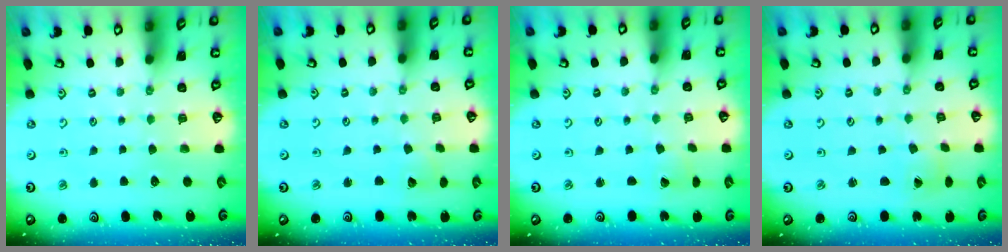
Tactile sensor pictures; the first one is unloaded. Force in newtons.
{"total": 3.8, "press": 3.8, "slide": 0.4}
{"total": 1.3, "press": 1.3, "slide": 0.1}
{"total": 0.5, "press": 0.5, "slide": 0.1}